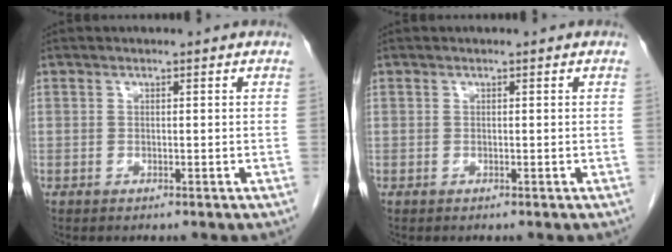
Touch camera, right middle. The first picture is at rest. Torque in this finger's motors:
{"motor_torque": [-0.08, 0.08, 0.00, -0.01]}